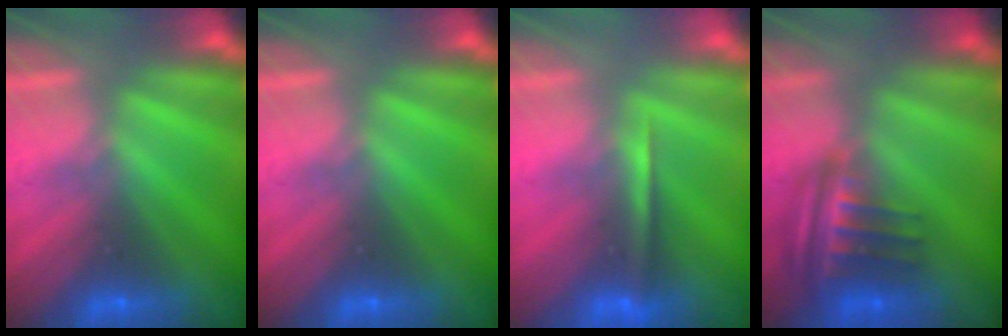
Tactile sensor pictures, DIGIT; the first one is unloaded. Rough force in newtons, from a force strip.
{"total": 0.0}
{"total": 1.4}
{"total": 6.3}